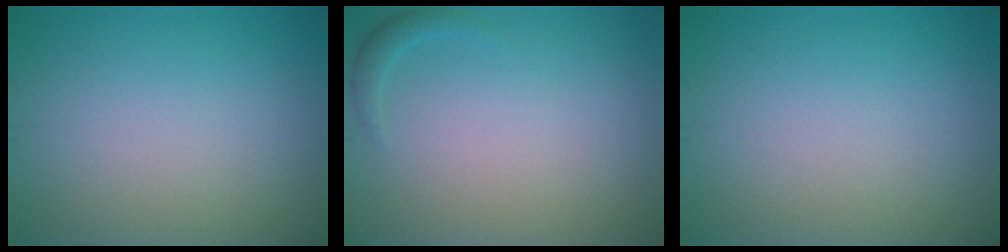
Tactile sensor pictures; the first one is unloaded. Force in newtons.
{"total": 1.0, "press": 1.0, "slide": 0.1}
{"total": 0.0}